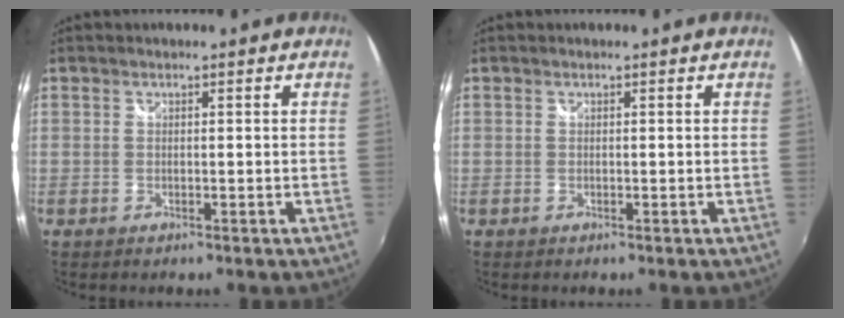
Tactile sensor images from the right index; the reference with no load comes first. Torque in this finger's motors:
{"motor_torque": [0.00, 0.00, 0.00, 0.00]}